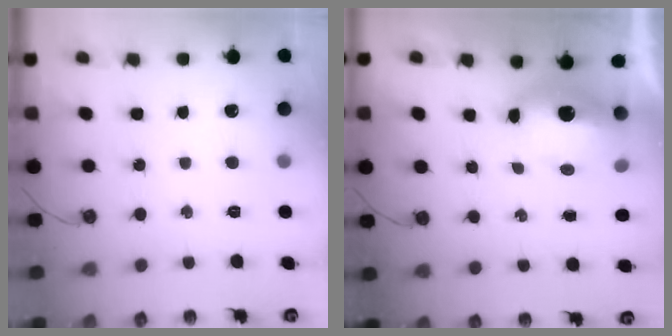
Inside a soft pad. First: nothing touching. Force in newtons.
{"total": 16.4, "press": 10.0, "slide": 13.0}